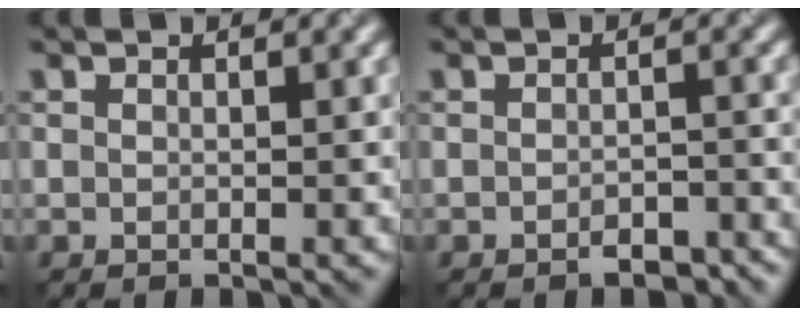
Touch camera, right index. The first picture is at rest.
{"total": 2.2, "force": [-1.6, 0.9, 1.1], "torque": [-0.014, 0.004, -0.023]}